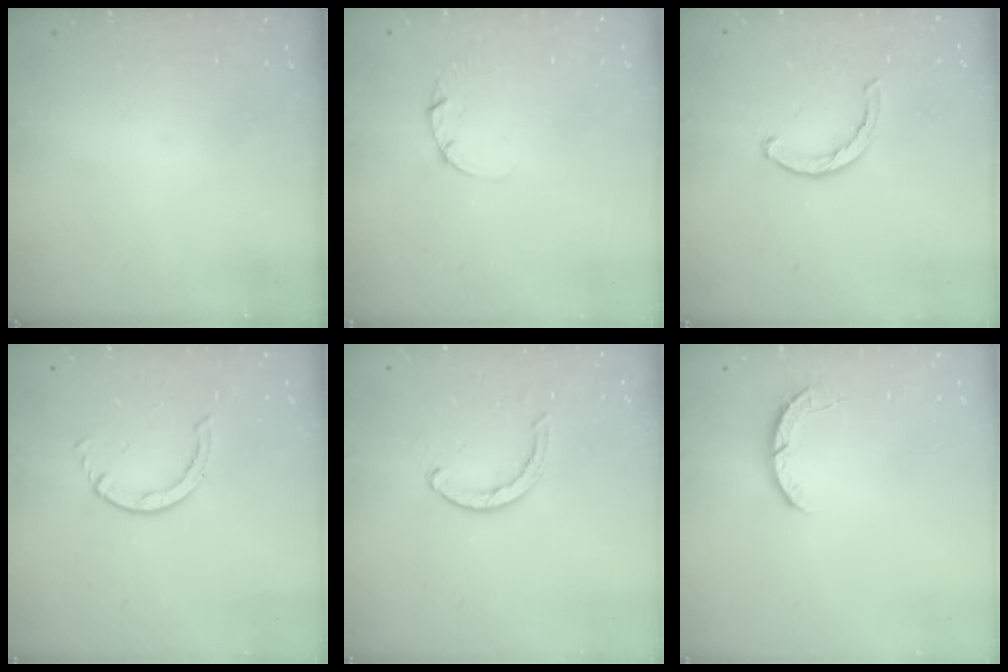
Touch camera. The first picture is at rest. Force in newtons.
{"total": 1.3, "press": 1.3, "slide": 0.2}
{"total": 2.7, "press": 2.7, "slide": 0.4}
{"total": 0.6, "press": 0.6, "slide": 0.1}
{"total": 2.6, "press": 2.5, "slide": 0.4}
{"total": 3.8, "press": 3.7, "slide": 0.7}